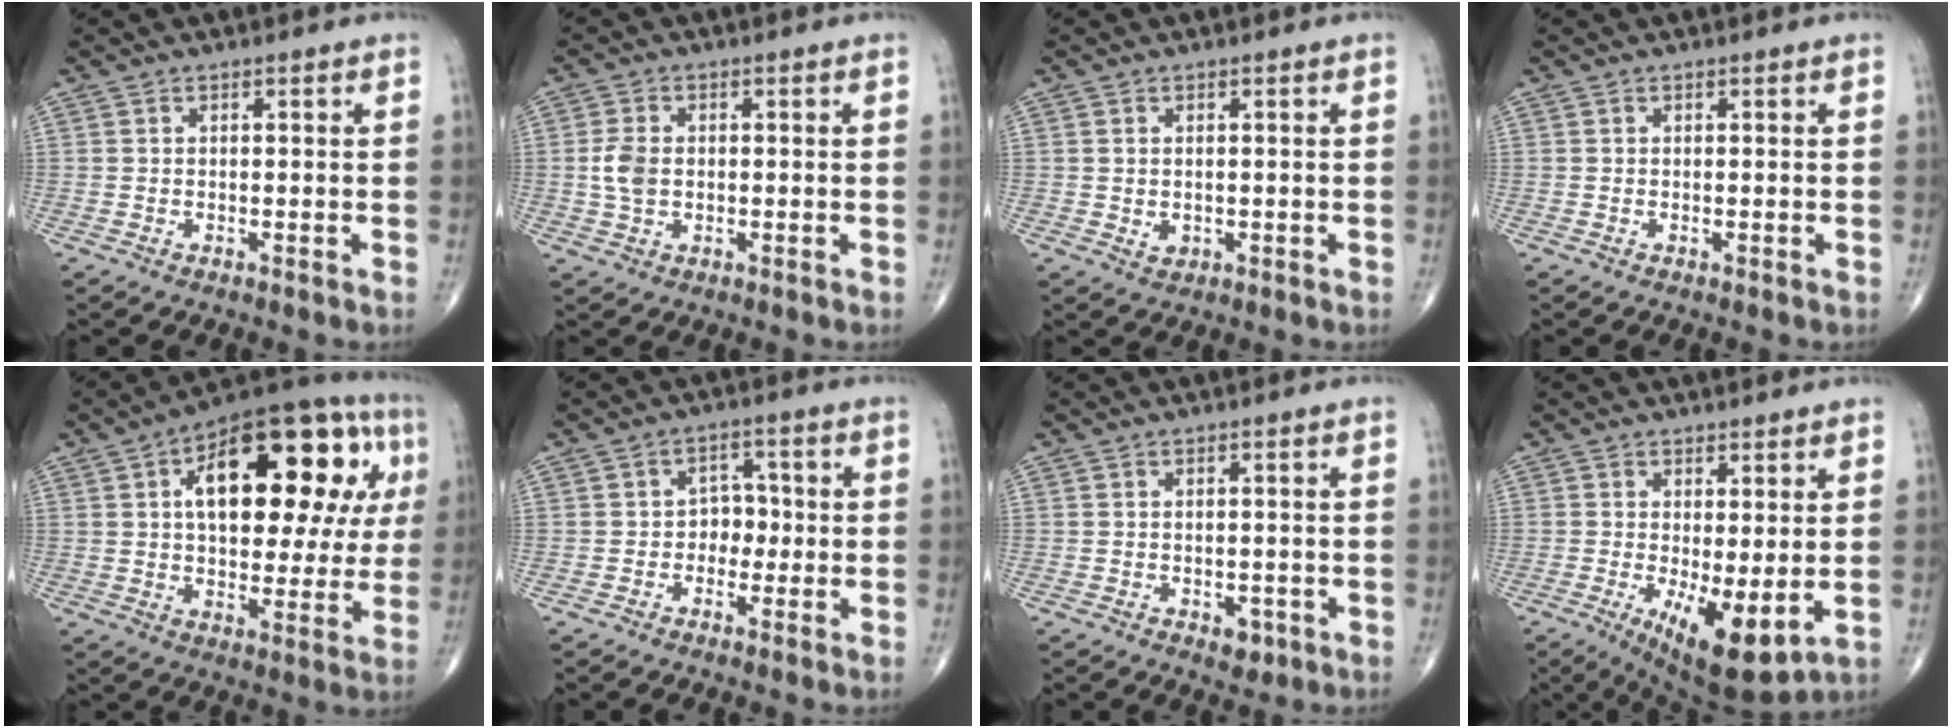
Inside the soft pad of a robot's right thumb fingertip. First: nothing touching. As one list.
[{"total": 4.4, "force": [0.0, 3.0, 3.2], "torque": [-0.068, 0.004, -0.001]}, {"total": 1.7, "force": [-0.1, 1.4, 1.0], "torque": [-0.014, -0.003, 0.005]}, {"total": 0.0}, {"total": 25.8, "force": [6.7, 12.3, 21.7], "torque": [-0.273, 0.031, 0.093]}, {"total": 4.1, "force": [-0.7, 3.3, 2.3], "torque": [-0.004, 0.015, -0.019]}, {"total": 2.6, "force": [-1.1, 1.7, 1.6], "torque": [-0.010, 0.001, -0.008]}, {"total": 10.2, "force": [-1.9, 3.7, 9.4], "torque": [-0.149, -0.027, -0.018]}]